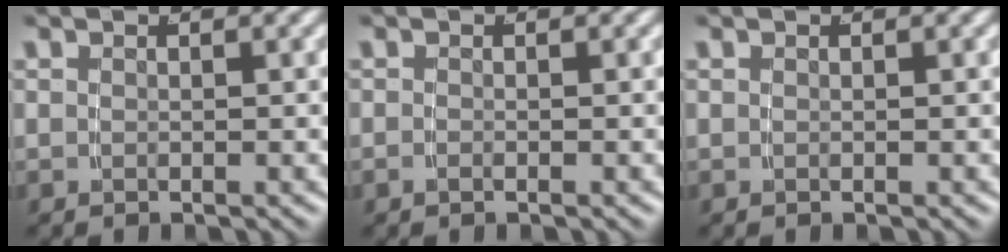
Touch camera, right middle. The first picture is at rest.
{"total": 0.5, "force": [-0.4, 0.2, 0.3], "torque": [-0.008, -0.002, -0.008]}
{"total": 0.0}